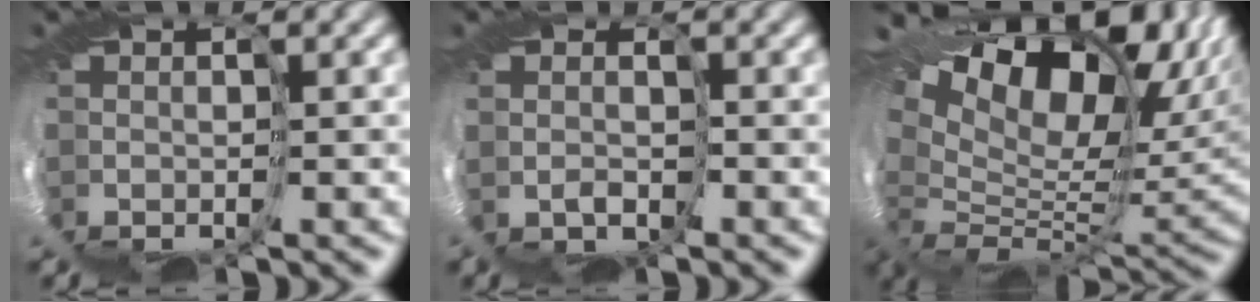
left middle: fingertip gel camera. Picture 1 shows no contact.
{"total": 2.0, "force": [1.5, -0.6, -1.2], "torque": [0.026, 0.004, 0.021]}
{"total": 15.4, "force": [11.7, 5.5, 8.5], "torque": [-0.172, 0.044, 0.201]}